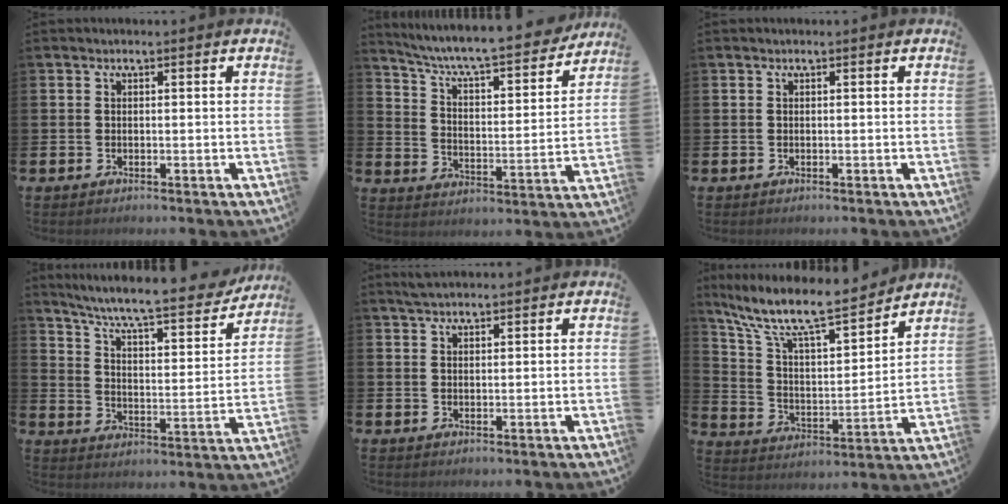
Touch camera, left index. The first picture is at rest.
{"total": 7.7, "force": [7.1, 0.8, 2.9], "torque": [-0.076, -0.059, 0.114]}
{"total": 0.0}
{"total": 8.5, "force": [7.6, 1.1, 3.7], "torque": [-0.093, -0.056, 0.121]}
{"total": 2.4, "force": [2.3, 0.5, 0.6], "torque": [-0.005, -0.002, 0.040]}
{"total": 11.1, "force": [9.7, 2.1, 4.9], "torque": [-0.133, -0.064, 0.164]}